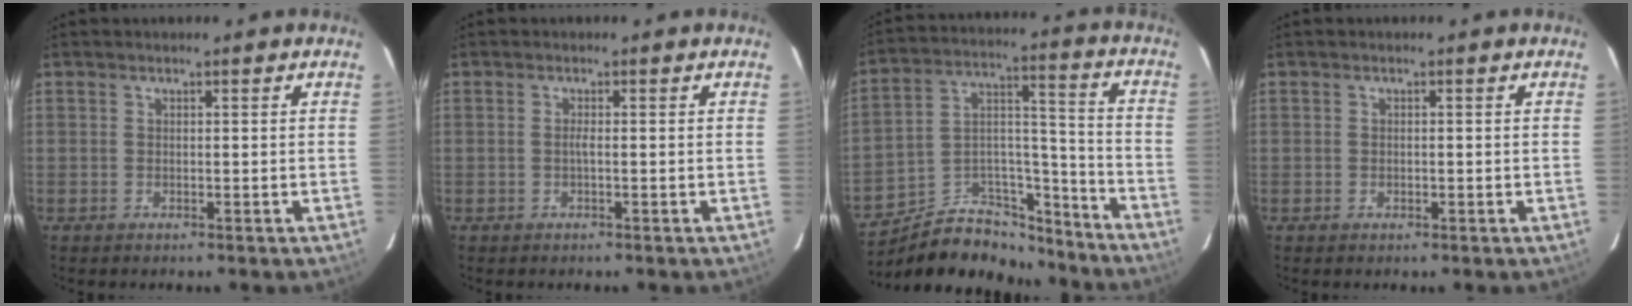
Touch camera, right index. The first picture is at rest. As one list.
[{"total": 0.8, "force": [-0.2, -0.2, 0.8], "torque": [-0.013, 0.001, -0.006]}, {"total": 17.4, "force": [-14.1, 8.1, 6.5], "torque": [-0.116, 0.063, -0.211]}, {"total": 0.6, "force": [-0.2, 0.5, 0.1], "torque": [0.001, -0.001, -0.002]}]